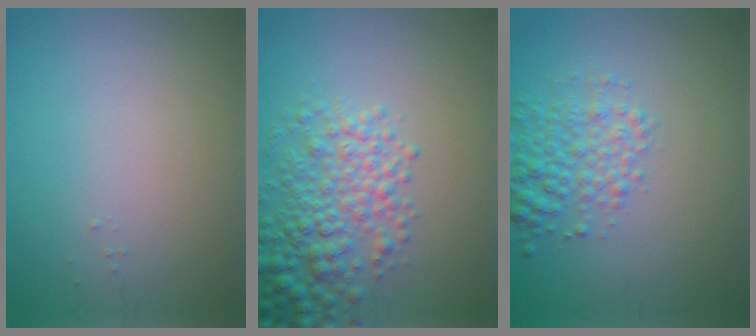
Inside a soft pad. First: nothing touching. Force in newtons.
{"total": 5.3, "press": 5.3, "slide": 0.1}
{"total": 3.7, "press": 3.7, "slide": 0.1}